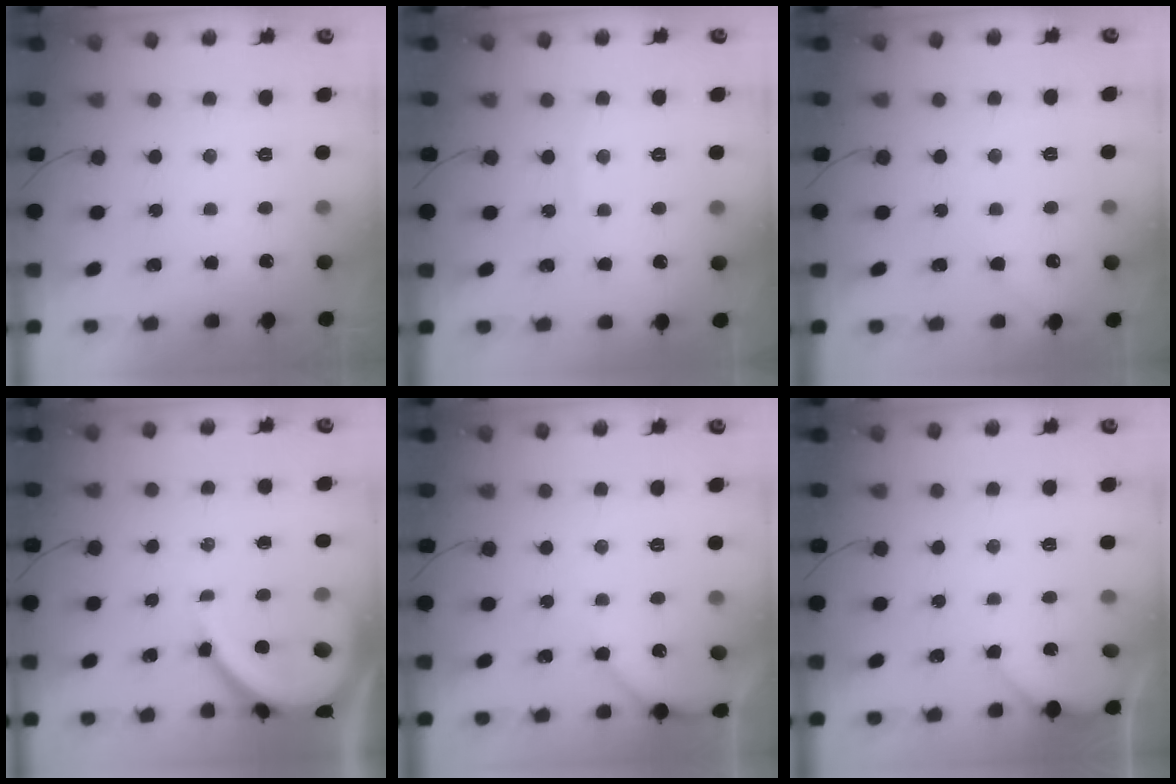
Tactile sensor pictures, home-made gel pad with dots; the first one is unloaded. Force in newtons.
{"total": 3.5, "press": 3.4, "slide": 0.5}
{"total": 2.7, "press": 2.7, "slide": 0.4}
{"total": 10.5, "press": 10.4, "slide": 1.2}
{"total": 4.9, "press": 4.8, "slide": 0.6}
{"total": 2.1, "press": 2.1, "slide": 0.2}